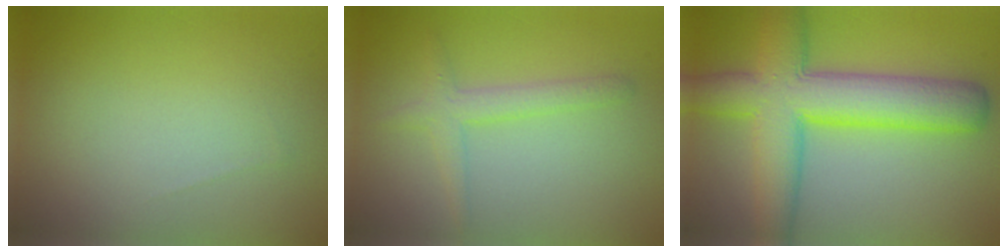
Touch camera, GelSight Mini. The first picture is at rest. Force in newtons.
{"total": 2.3, "press": 2.3, "slide": 0.1}
{"total": 9.7, "press": 9.7, "slide": 0.2}